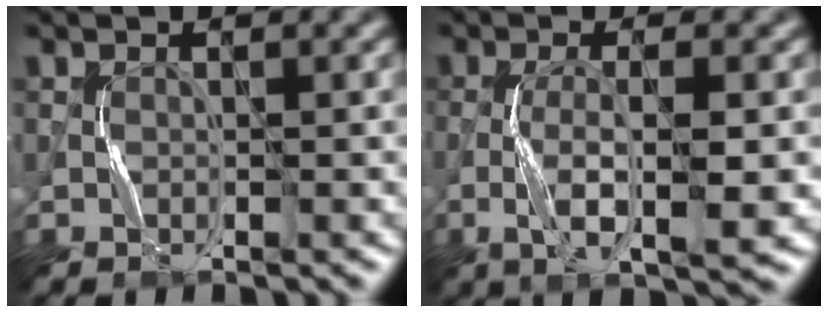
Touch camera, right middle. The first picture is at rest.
{"total": 5.6, "force": [-1.4, 1.3, 5.3], "torque": [-0.103, -0.002, -0.027]}